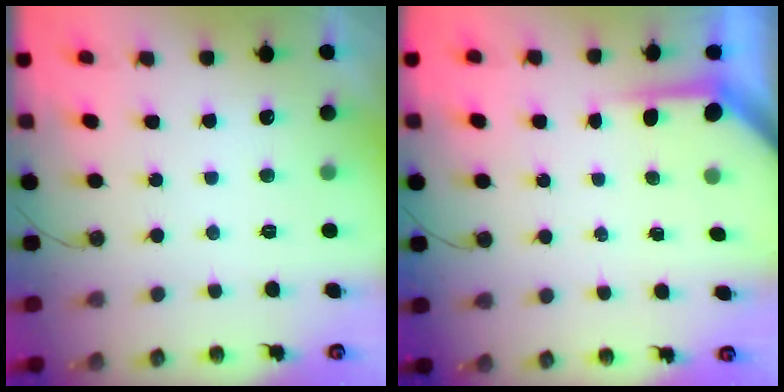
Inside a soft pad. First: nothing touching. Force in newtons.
{"total": 3.9, "press": 3.9, "slide": 0.4}